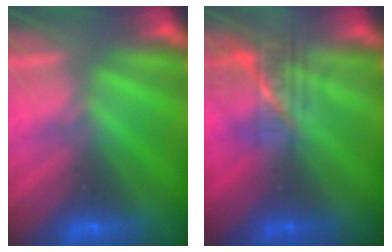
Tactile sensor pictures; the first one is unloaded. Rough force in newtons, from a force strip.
{"total": 2.3}